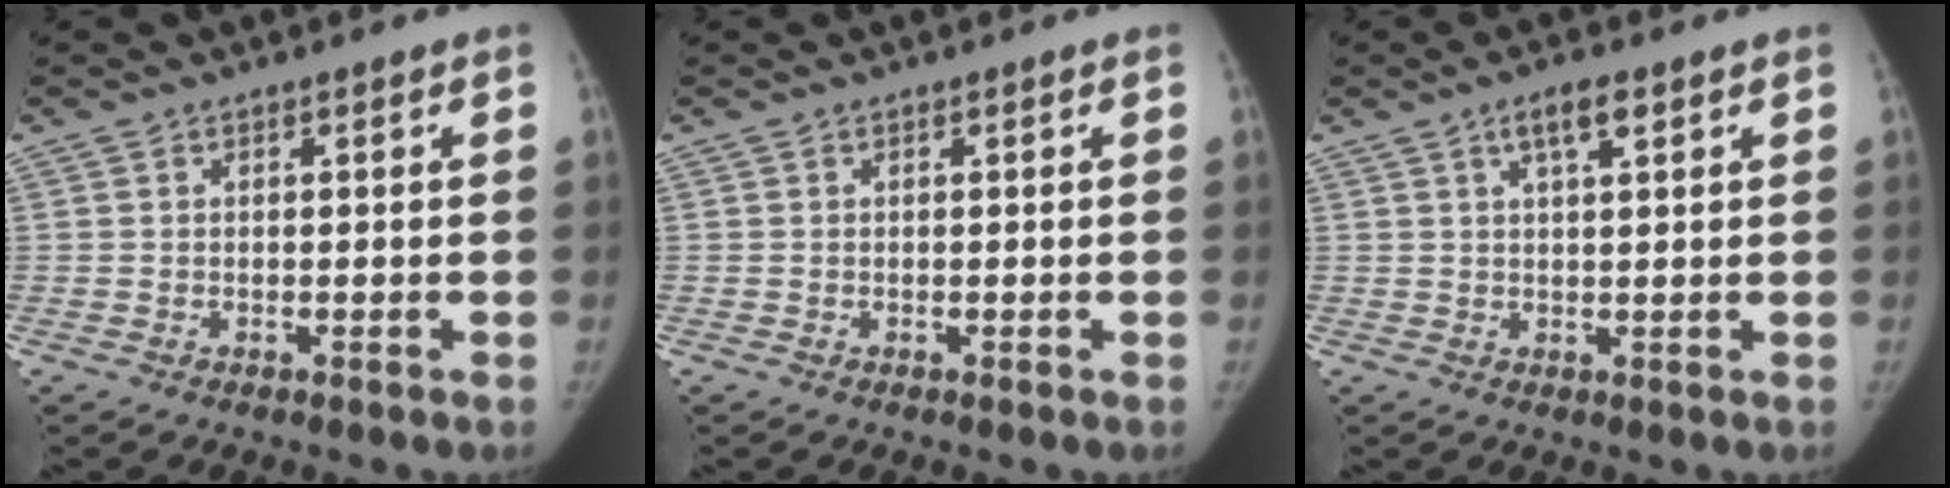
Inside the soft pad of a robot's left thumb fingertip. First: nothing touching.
{"total": 0.0}
{"total": 4.0, "force": [2.1, 1.1, 3.2], "torque": [-0.054, -0.001, 0.038]}